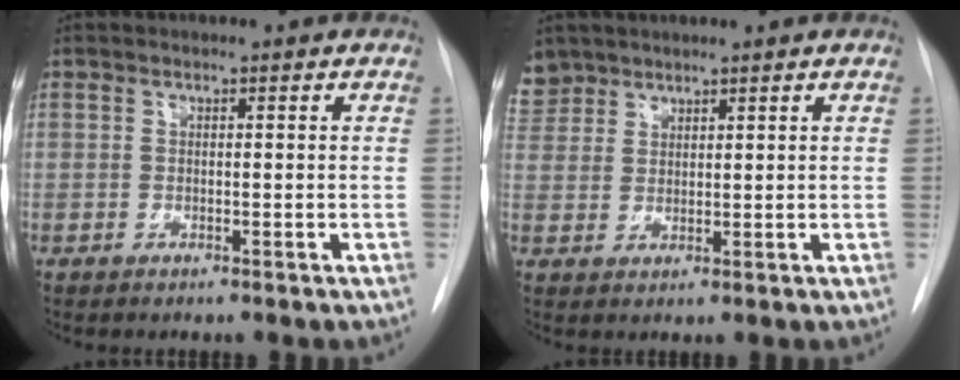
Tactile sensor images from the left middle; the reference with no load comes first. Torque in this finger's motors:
{"motor_torque": [0.13, -0.13, 0.02, -0.04]}